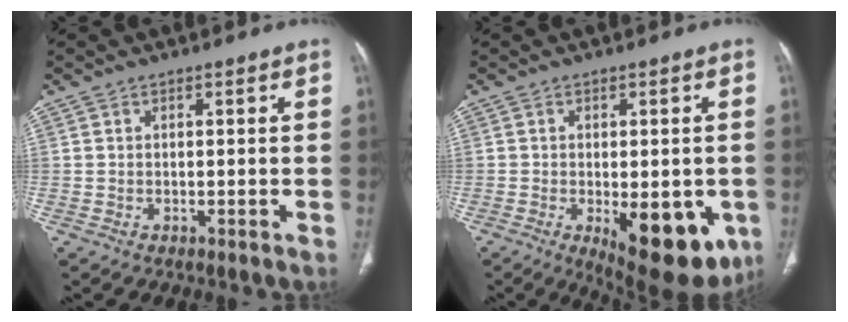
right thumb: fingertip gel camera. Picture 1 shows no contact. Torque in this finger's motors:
{"motor_torque": [1.71, 2.79, 0.71, -0.80, 0.27]}